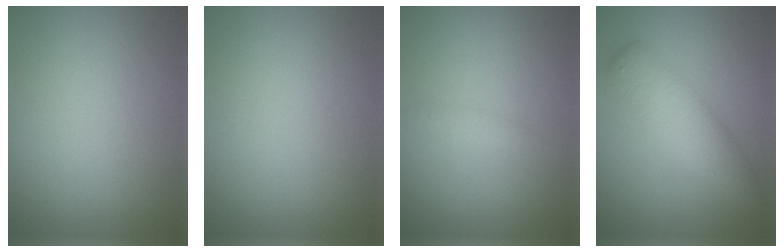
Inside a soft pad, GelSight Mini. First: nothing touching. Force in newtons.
{"total": 0.0}
{"total": 0.6, "press": 0.6, "slide": 0.0}
{"total": 4.1, "press": 4.1, "slide": 0.0}